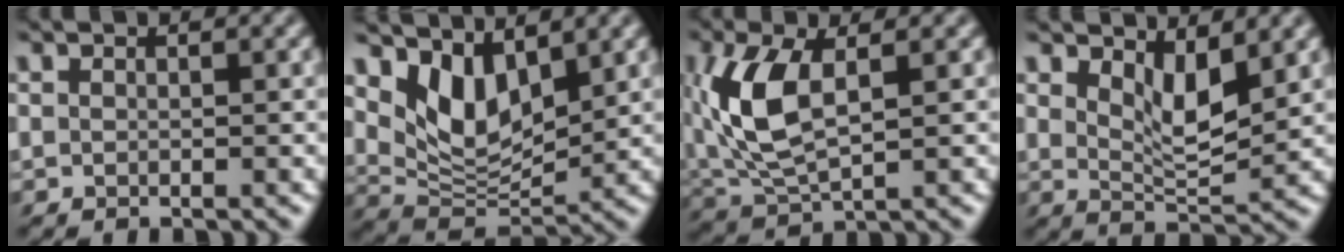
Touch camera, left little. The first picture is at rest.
{"total": 5.7, "force": [3.0, 2.3, 4.3], "torque": [-0.082, -0.013, 0.051]}
{"total": 6.2, "force": [0.5, 2.4, 5.7], "torque": [-0.132, 0.008, 0.003]}
{"total": 3.7, "force": [1.9, 1.2, 3.0], "torque": [-0.055, -0.012, 0.028]}